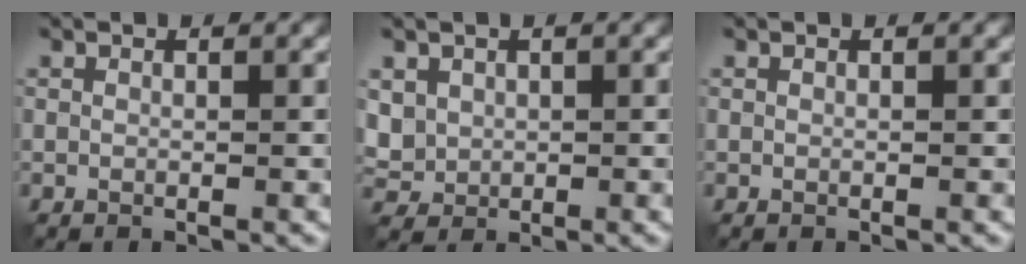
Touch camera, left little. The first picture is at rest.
{"total": 2.4, "force": [0.8, 2.1, 0.8], "torque": [-0.022, -0.004, 0.021]}
{"total": 0.0}